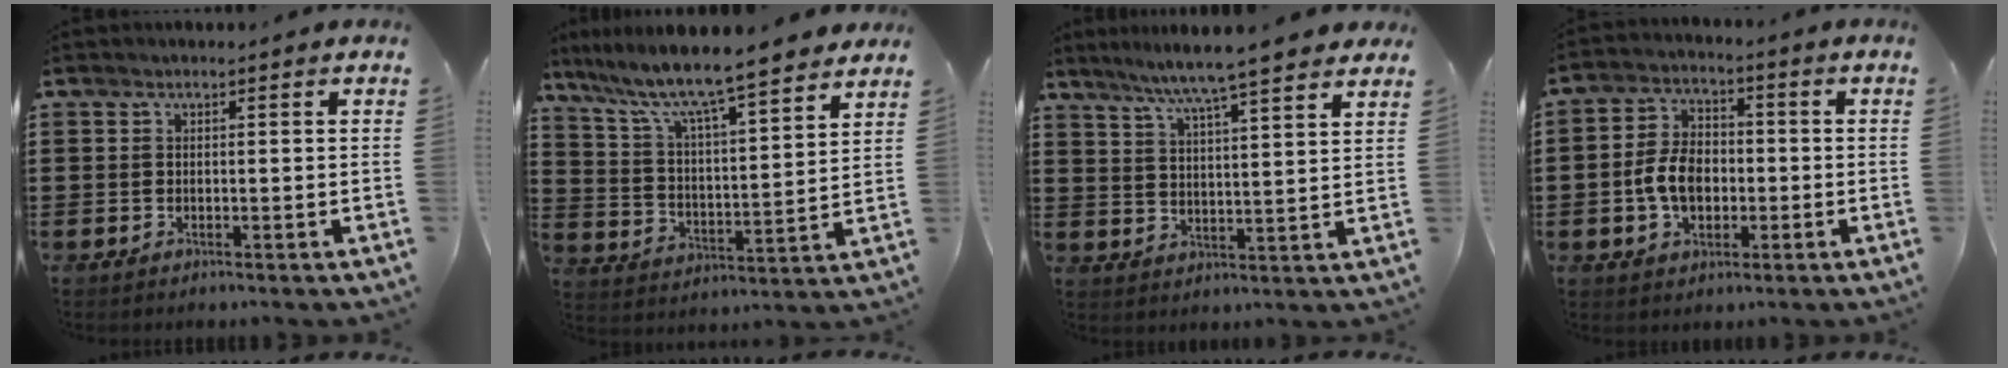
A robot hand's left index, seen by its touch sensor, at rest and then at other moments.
{"total": 8.3, "force": [7.3, 0.5, 3.9], "torque": [-0.107, -0.049, 0.119]}
{"total": 6.4, "force": [5.7, -0.8, 2.8], "torque": [-0.076, -0.032, 0.095]}
{"total": 7.0, "force": [-1.4, 4.7, 5.0], "torque": [-0.120, 0.004, -0.033]}